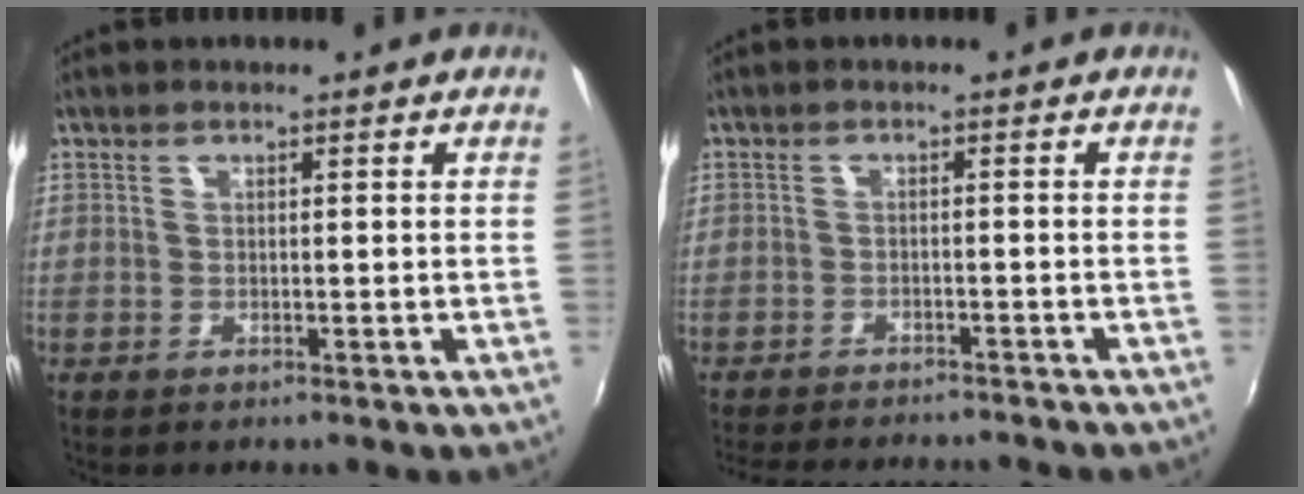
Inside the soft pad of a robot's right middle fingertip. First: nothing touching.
{"total": 11.1, "force": [-10.1, 1.7, 4.4], "torque": [-0.099, -0.017, -0.149]}